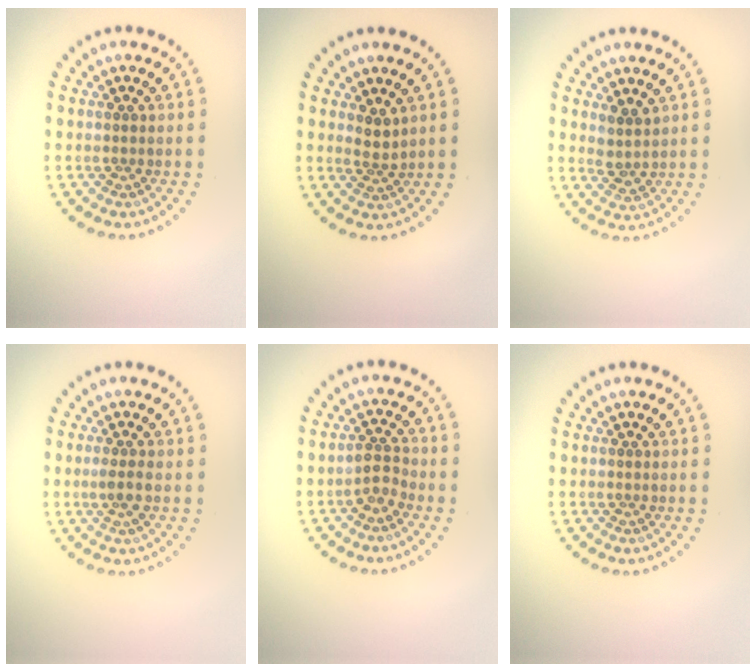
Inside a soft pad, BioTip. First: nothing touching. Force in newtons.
{"total": 1.6, "press": 1.1, "slide": 1.1}
{"total": 1.9, "press": 1.5, "slide": 1.1}
{"total": 1.6, "press": 1.3, "slide": 0.9}
{"total": 1.8, "press": 1.5, "slide": 1.0}
{"total": 0.0}